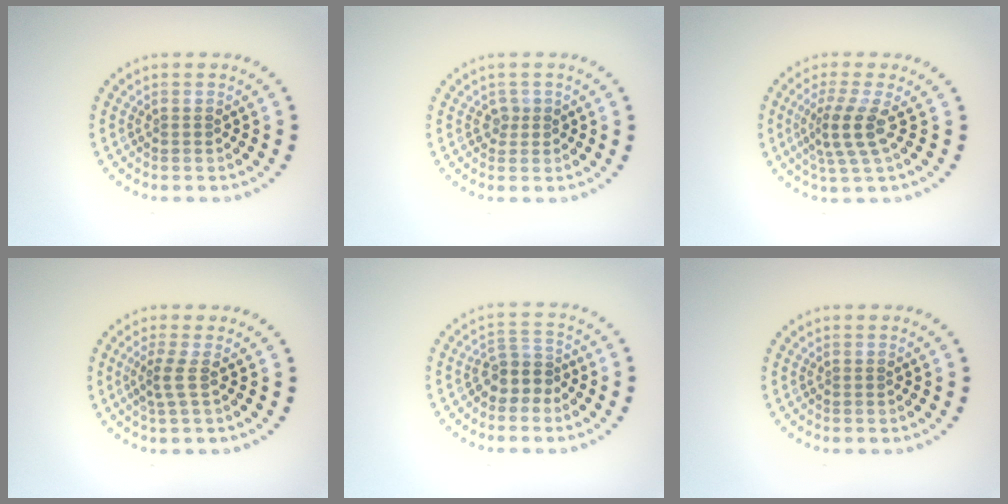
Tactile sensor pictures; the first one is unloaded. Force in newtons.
{"total": 1.0, "press": 0.8, "slide": 0.6}
{"total": 3.3, "press": 2.4, "slide": 2.3}
{"total": 1.9, "press": 1.3, "slide": 1.5}
{"total": 2.7, "press": 2.2, "slide": 1.6}
{"total": 0.0}